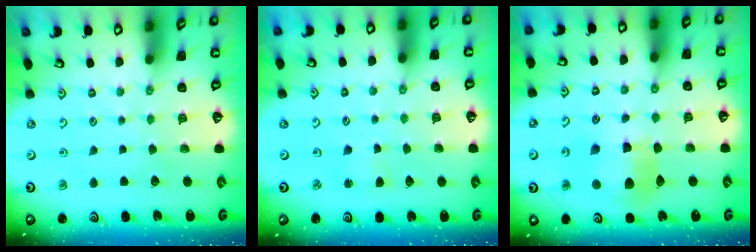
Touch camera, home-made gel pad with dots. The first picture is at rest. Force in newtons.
{"total": 1.9, "press": 1.9, "slide": 0.3}
{"total": 10.5, "press": 10.5, "slide": 1.2}